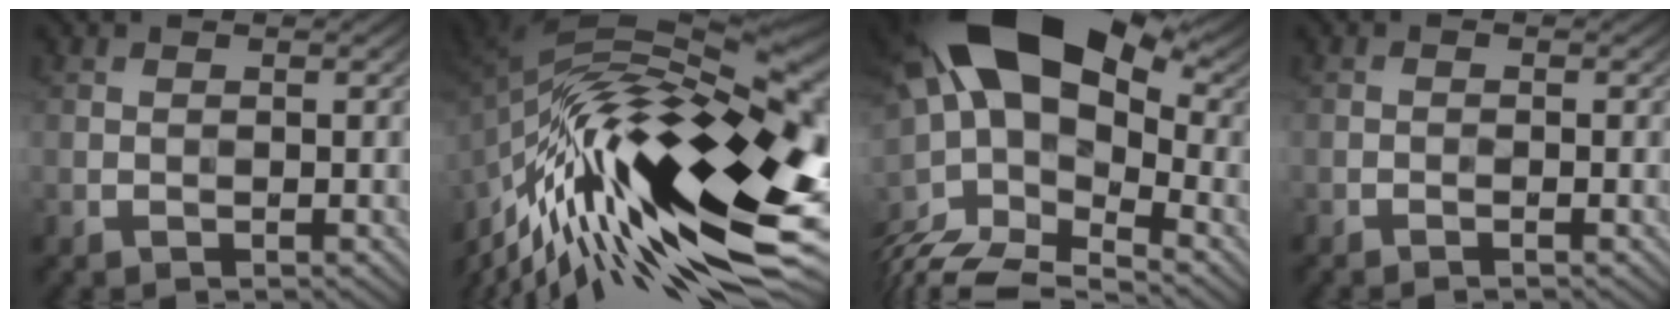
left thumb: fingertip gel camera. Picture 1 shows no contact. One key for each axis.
{"total": 19.1, "fx": -6.3, "fy": 8.6, "fz": 15.8, "tx": -0.299, "ty": -0.006, "tz": -0.118}
{"total": 18.8, "fx": 0.1, "fy": 10.5, "fz": 15.6, "tx": -0.288, "ty": -0.006, "tz": 0.017}
{"total": 0.7, "fx": -0.4, "fy": 0.0, "fz": 0.6, "tx": -0.005, "ty": 0.007, "tz": -0.013}